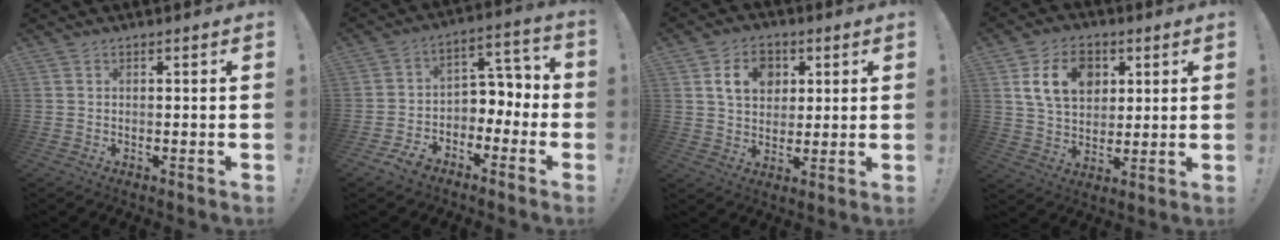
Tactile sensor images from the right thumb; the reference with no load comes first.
{"total": 8.1, "force": [-3.9, 6.2, 3.3], "torque": [-0.036, 0.016, -0.067]}
{"total": 10.3, "force": [3.7, 8.0, 5.3], "torque": [-0.079, -0.004, 0.070]}
{"total": 14.1, "force": [4.9, 10.4, 8.1], "torque": [-0.135, -0.006, 0.095]}